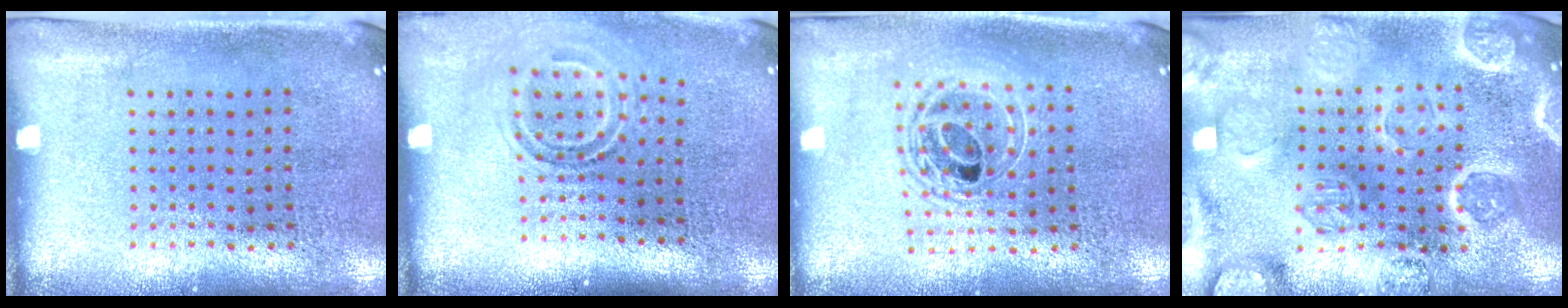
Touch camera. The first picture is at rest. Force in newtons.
{"total": 1.7, "press": 1.1, "slide": 1.3}
{"total": 1.6, "press": 1.4, "slide": 0.9}
{"total": 3.9, "press": 3.6, "slide": 1.4}